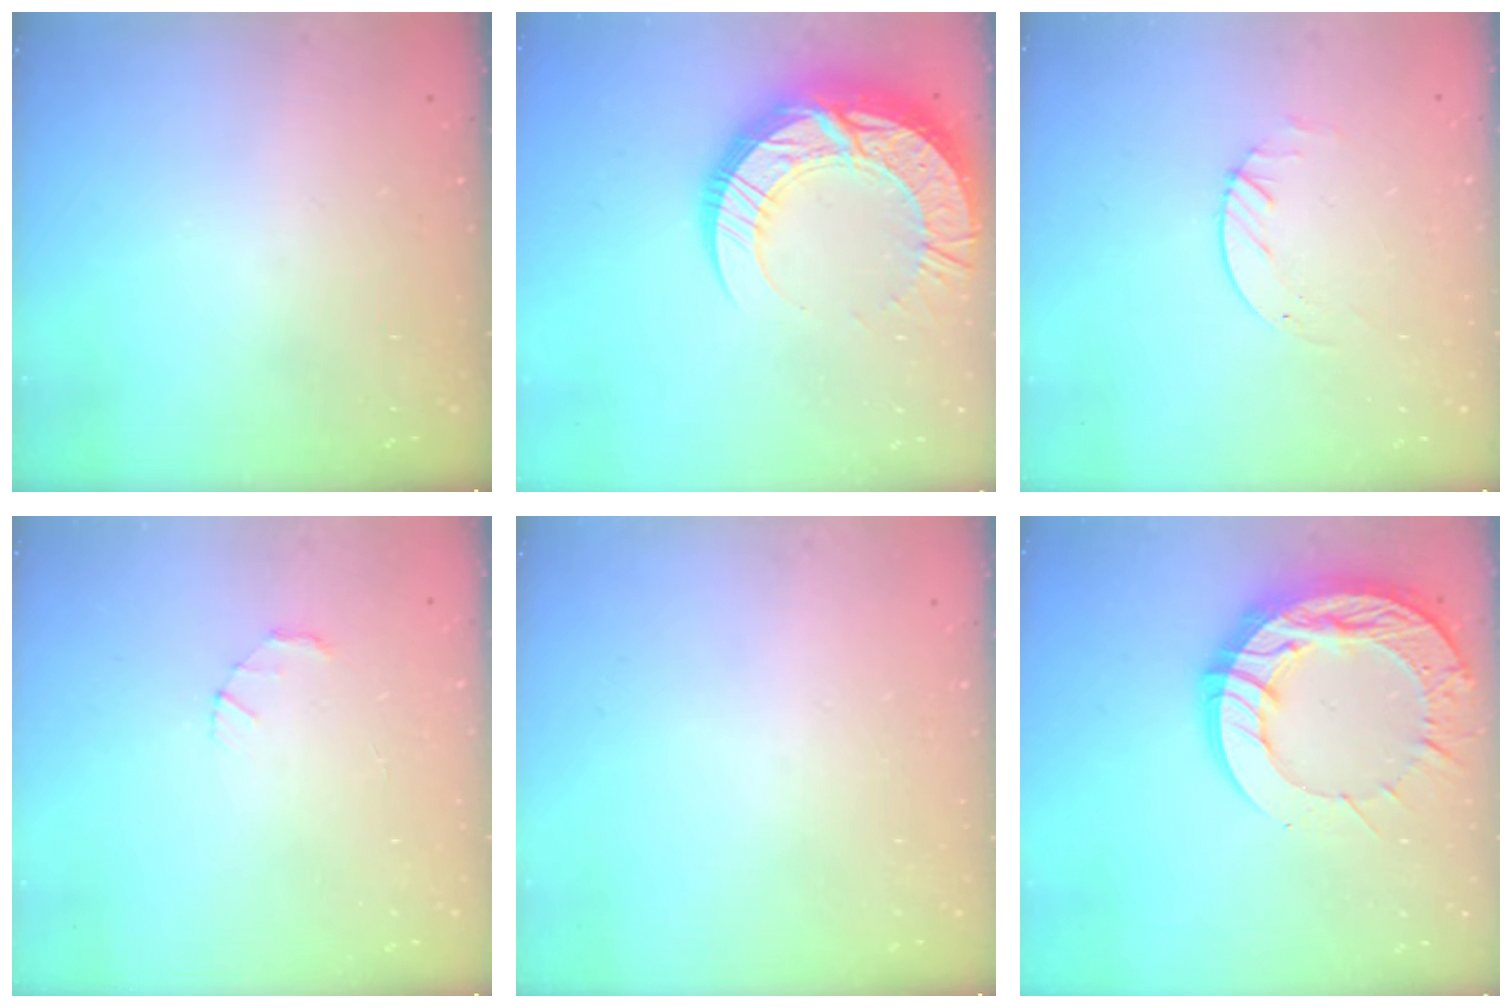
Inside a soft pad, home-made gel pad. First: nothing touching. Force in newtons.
{"total": 22.5, "press": 22.4, "slide": 1.8}
{"total": 1.7, "press": 1.7, "slide": 0.2}
{"total": 1.4, "press": 1.3, "slide": 0.3}
{"total": 0.0}
{"total": 20.5, "press": 20.4, "slide": 1.7}